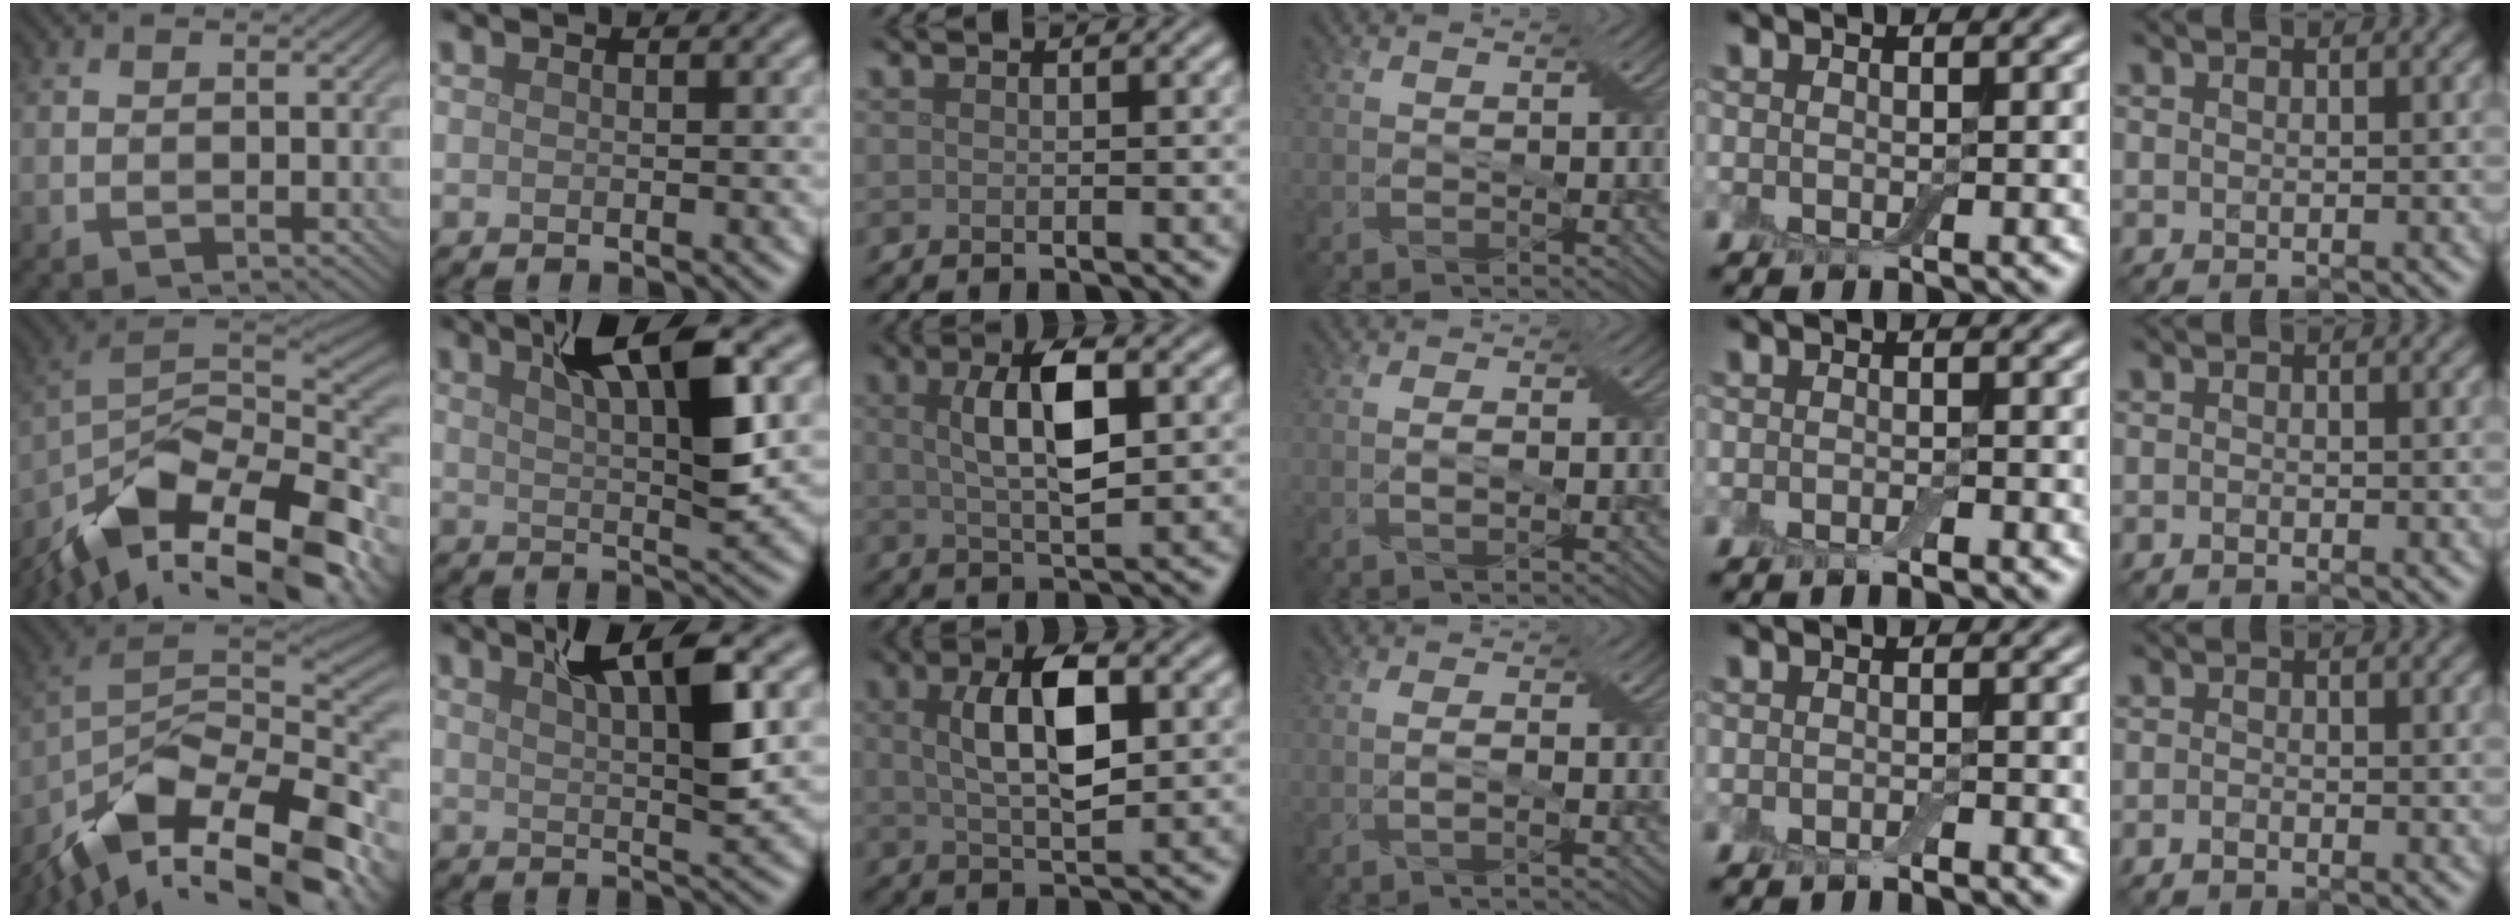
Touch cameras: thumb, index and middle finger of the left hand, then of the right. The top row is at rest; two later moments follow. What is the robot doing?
{"motion": "wrap", "object": "bandage"}